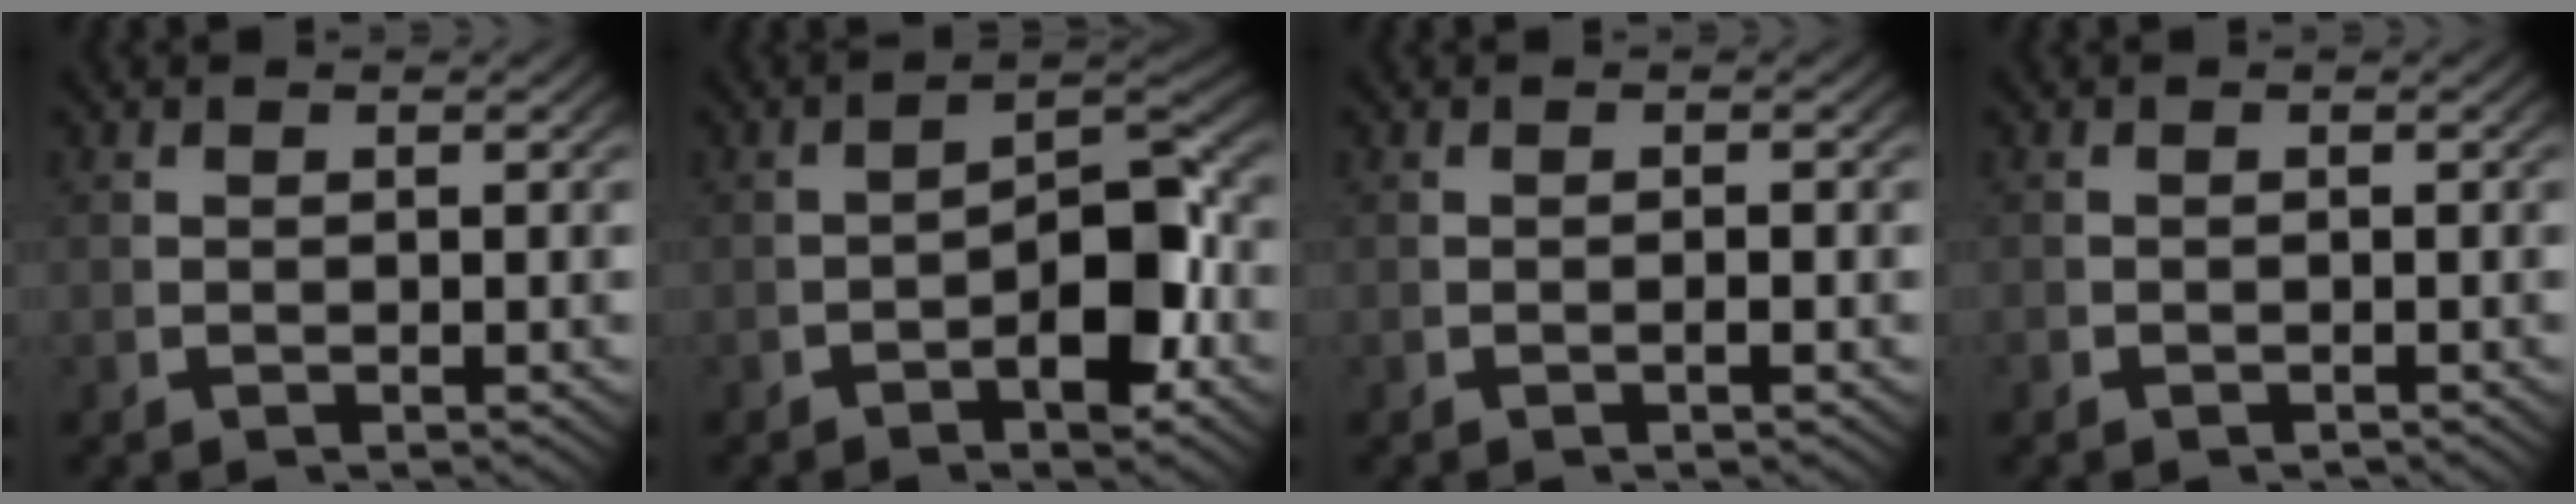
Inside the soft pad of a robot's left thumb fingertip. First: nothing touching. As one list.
[{"total": 6.2, "force": [-1.1, 2.9, 5.3], "torque": [-0.075, -0.007, -0.017]}, {"total": 0.7, "force": [-0.2, 0.2, 0.6], "torque": [-0.010, 0.002, -0.007]}, {"total": 0.7, "force": [-0.7, 0.3, 0.0], "torque": [-0.003, -0.007, -0.009]}]